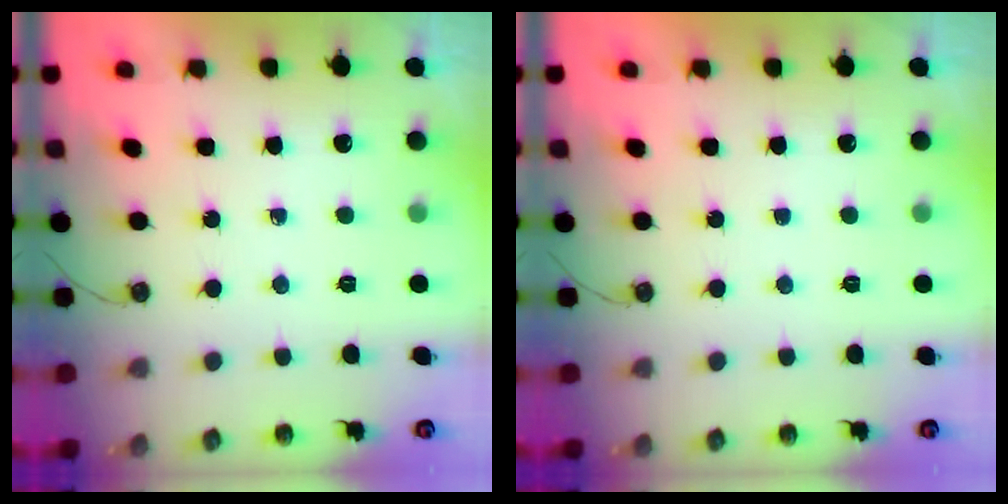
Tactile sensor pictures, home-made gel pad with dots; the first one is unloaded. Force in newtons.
{"total": 0.0}